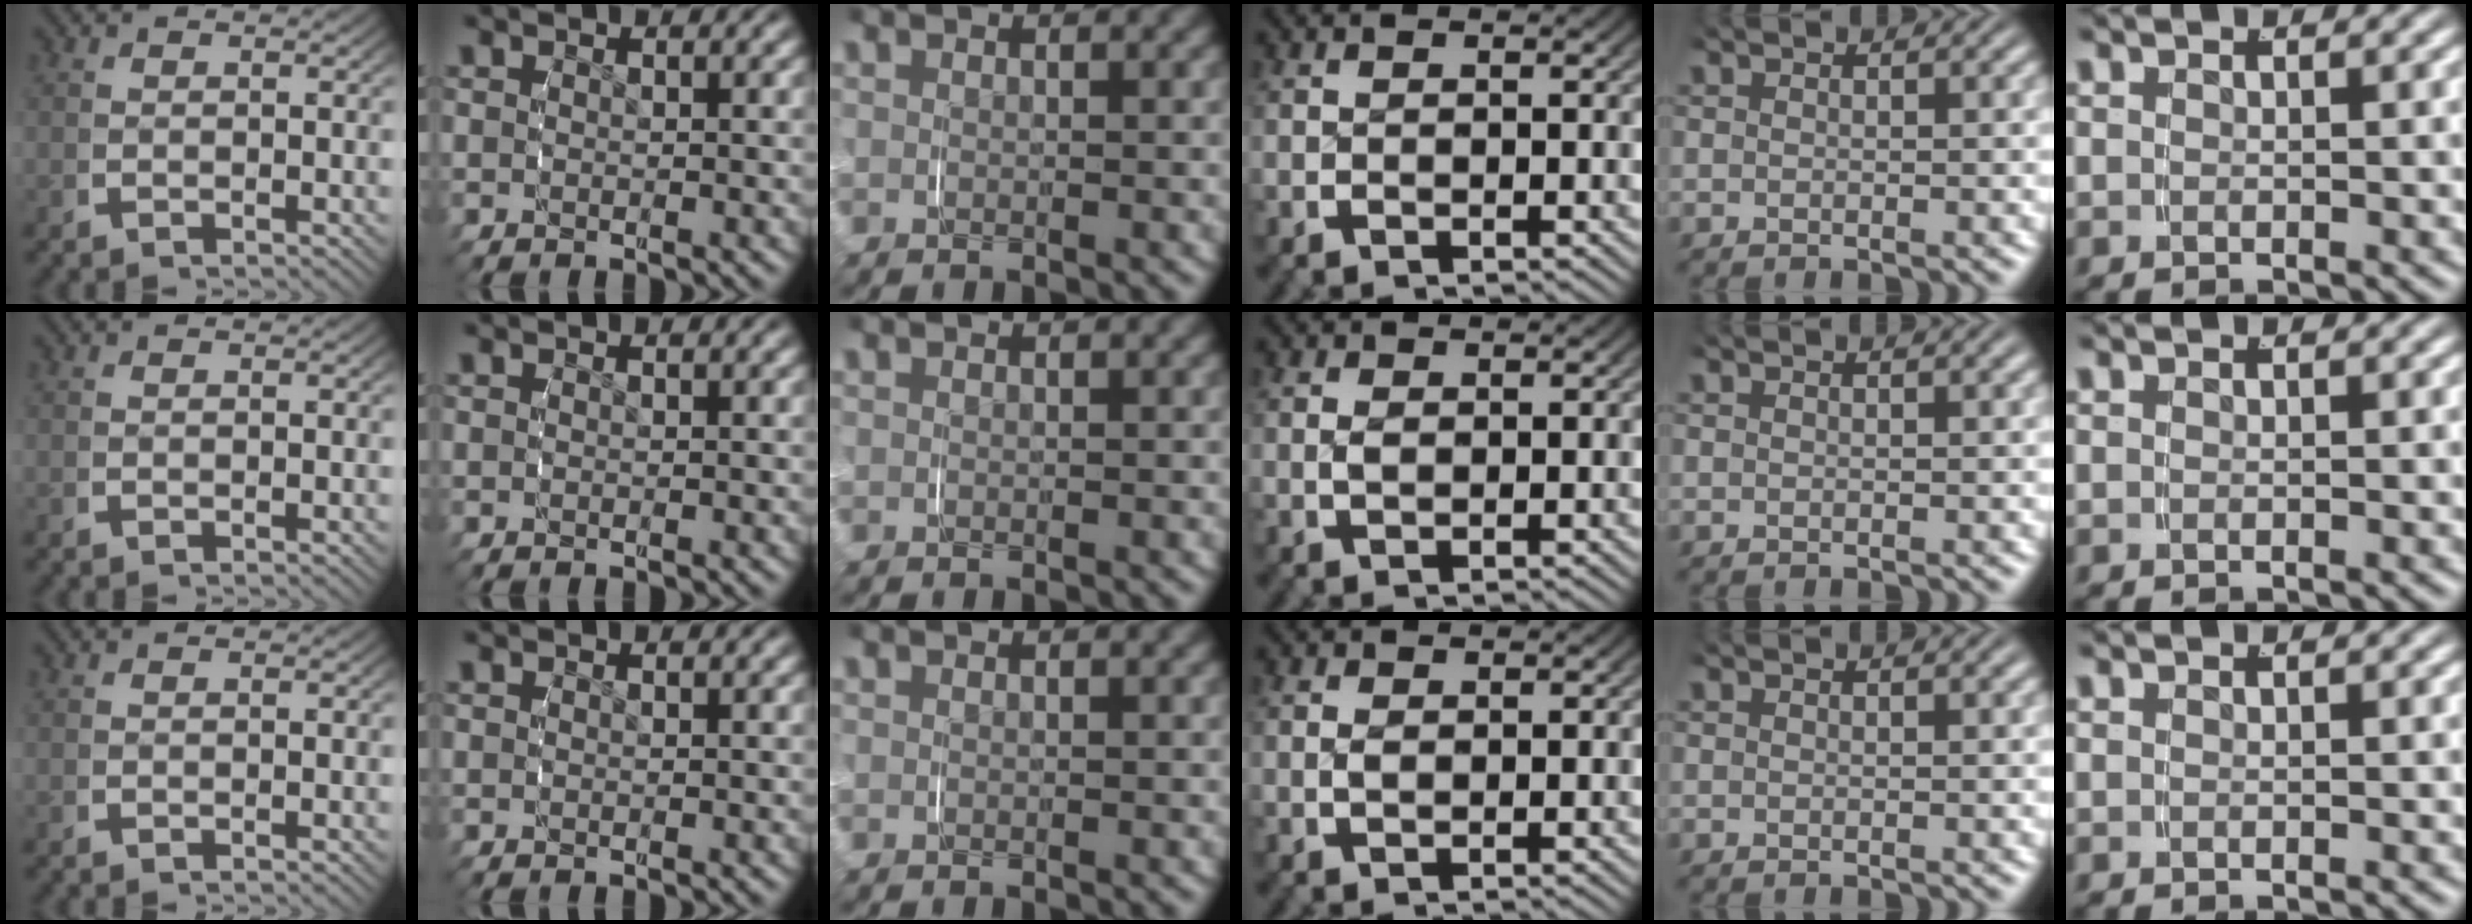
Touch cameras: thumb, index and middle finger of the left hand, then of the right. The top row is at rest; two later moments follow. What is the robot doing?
{"motion": "grasp_and_lifting", "object": "ribbon"}